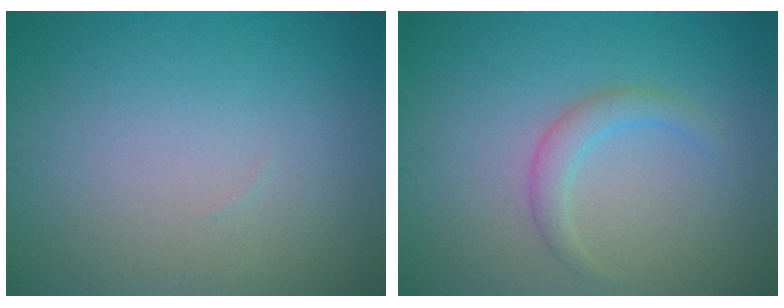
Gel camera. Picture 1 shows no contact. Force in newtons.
{"total": 1.9, "press": 1.9, "slide": 0.1}